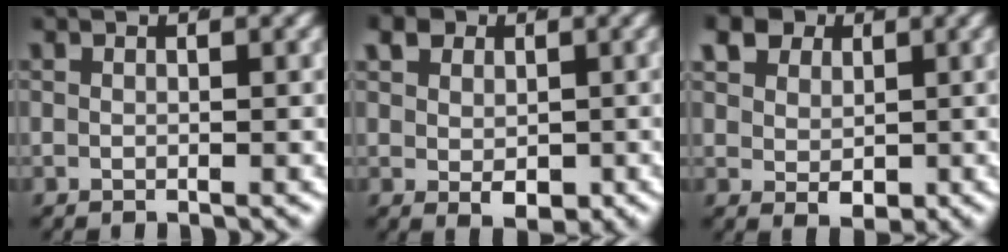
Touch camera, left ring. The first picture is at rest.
{"total": 3.3, "force": [0.3, 2.2, 2.4], "torque": [-0.043, -0.020, 0.019]}
{"total": 5.7, "force": [2.1, 4.1, 3.3], "torque": [-0.061, -0.012, 0.042]}